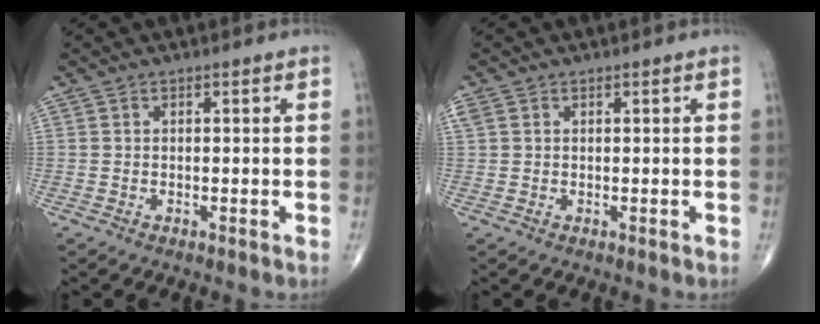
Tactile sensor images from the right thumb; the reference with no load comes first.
{"total": 1.5, "force": [0.6, 1.2, 0.8], "torque": [-0.024, 0.014, 0.018]}